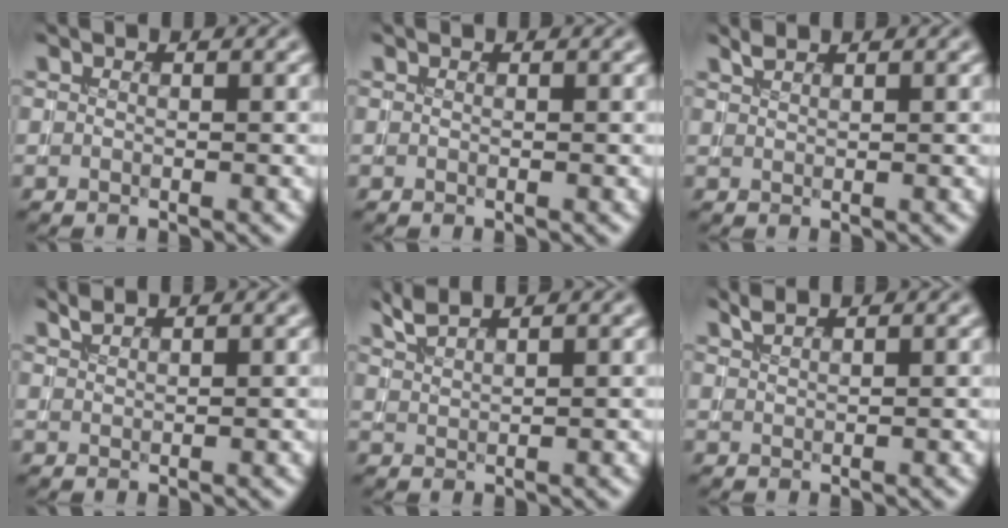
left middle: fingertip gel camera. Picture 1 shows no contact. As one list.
[{"total": 0.0}, {"total": 0.9, "force": [0.9, 0.1, 0.3], "torque": [-0.004, 0.000, 0.018]}, {"total": 1.0, "force": [1.0, 0.1, 0.3], "torque": [-0.003, 0.001, 0.021]}, {"total": 2.5, "force": [2.2, 0.5, 1.2], "torque": [-0.017, 0.011, 0.041]}, {"total": 1.3, "force": [1.2, 0.2, 0.6], "torque": [-0.008, 0.003, 0.023]}]